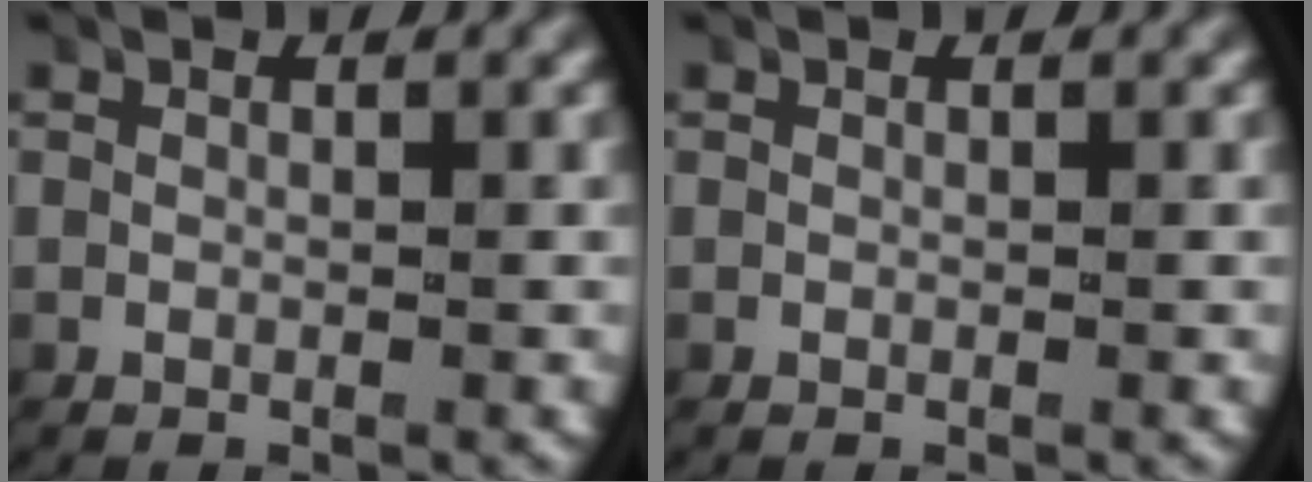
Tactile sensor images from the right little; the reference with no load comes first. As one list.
[{"total": 0.0}]